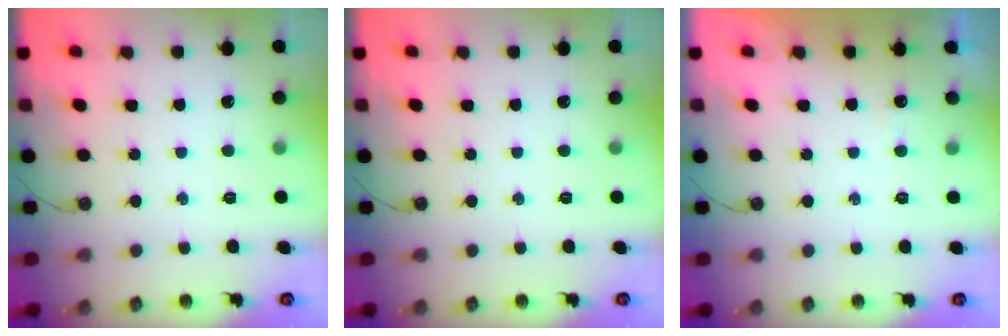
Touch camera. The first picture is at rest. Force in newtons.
{"total": 0.0}
{"total": 2.2, "press": 2.2, "slide": 0.5}